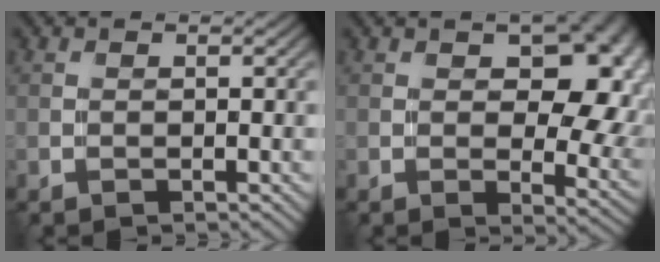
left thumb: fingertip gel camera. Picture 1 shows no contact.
{"total": 11.7, "force": [2.5, 6.0, 9.7], "torque": [-0.119, -0.004, 0.043]}